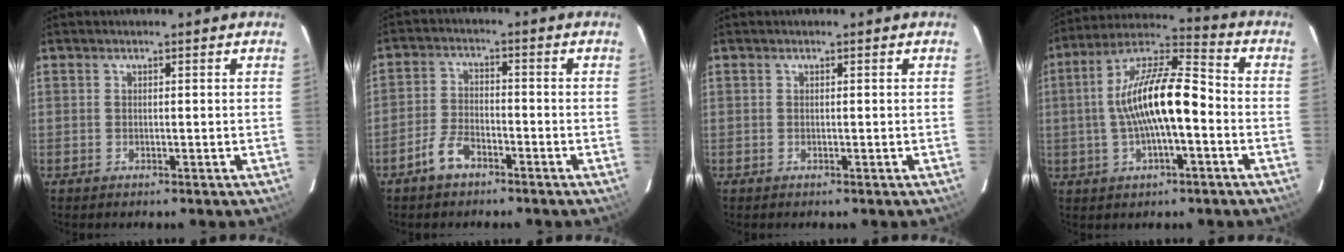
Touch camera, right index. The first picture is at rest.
{"total": 5.2, "force": [-3.6, 2.5, 2.8], "torque": [-0.069, 0.006, -0.069]}
{"total": 0.0}
{"total": 14.8, "force": [-2.0, 4.4, 14.0], "torque": [-0.259, 0.019, -0.040]}